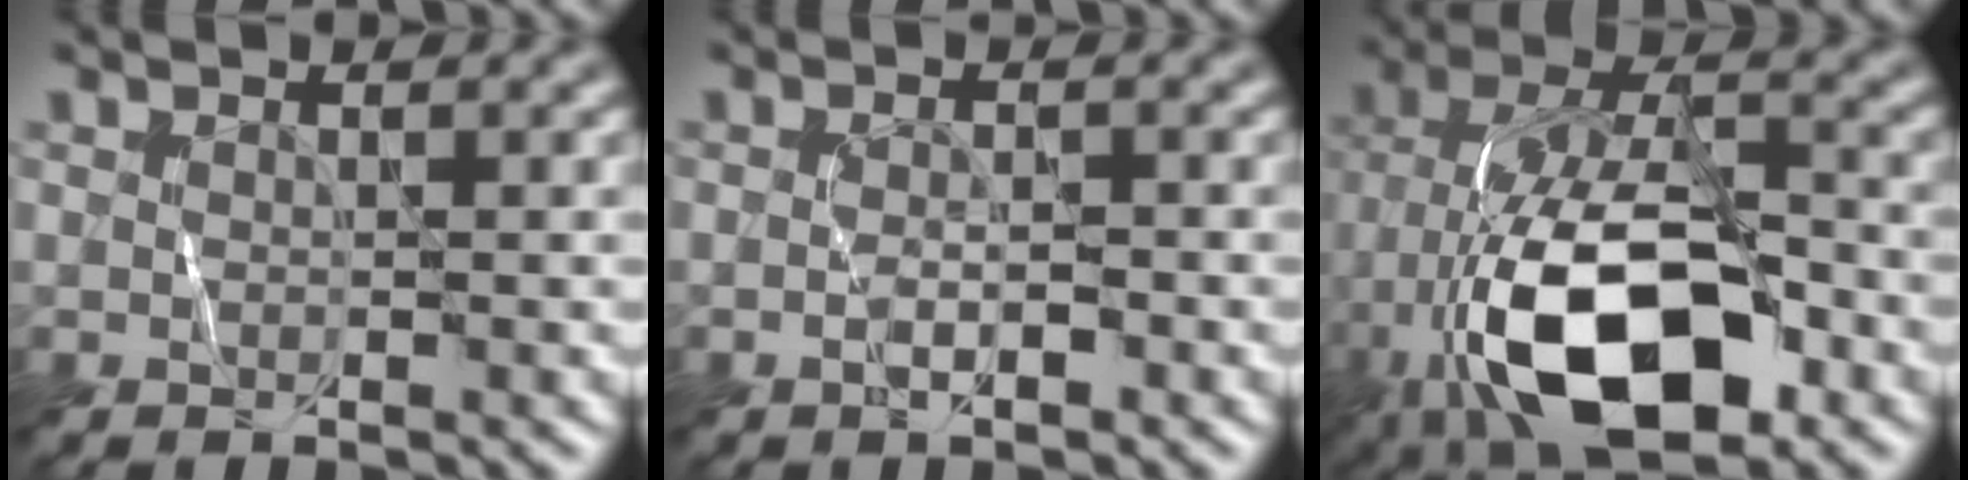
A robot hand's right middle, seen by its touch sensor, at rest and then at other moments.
{"total": 1.1, "force": [-0.5, 0.4, 0.9], "torque": [-0.017, 0.007, -0.010]}
{"total": 12.6, "force": [-5.5, 5.5, 9.9], "torque": [-0.186, 0.012, -0.100]}